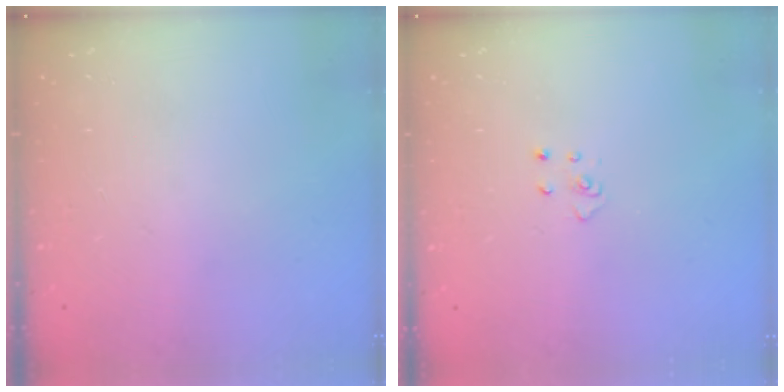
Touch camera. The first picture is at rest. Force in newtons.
{"total": 3.2, "press": 3.2, "slide": 0.3}